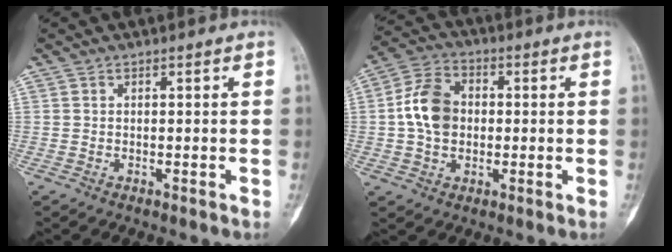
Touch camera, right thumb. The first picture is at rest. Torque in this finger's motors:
{"motor_torque": [0.11, 0.12, 0.02, 0.01, 0.05]}